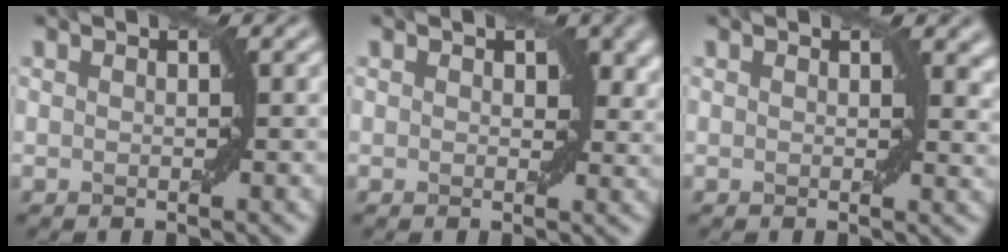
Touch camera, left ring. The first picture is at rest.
{"total": 2.6, "force": [0.9, 1.6, 1.8], "torque": [-0.021, -0.003, 0.012]}
{"total": 2.1, "force": [0.9, 1.0, 1.6], "torque": [-0.015, -0.004, 0.015]}